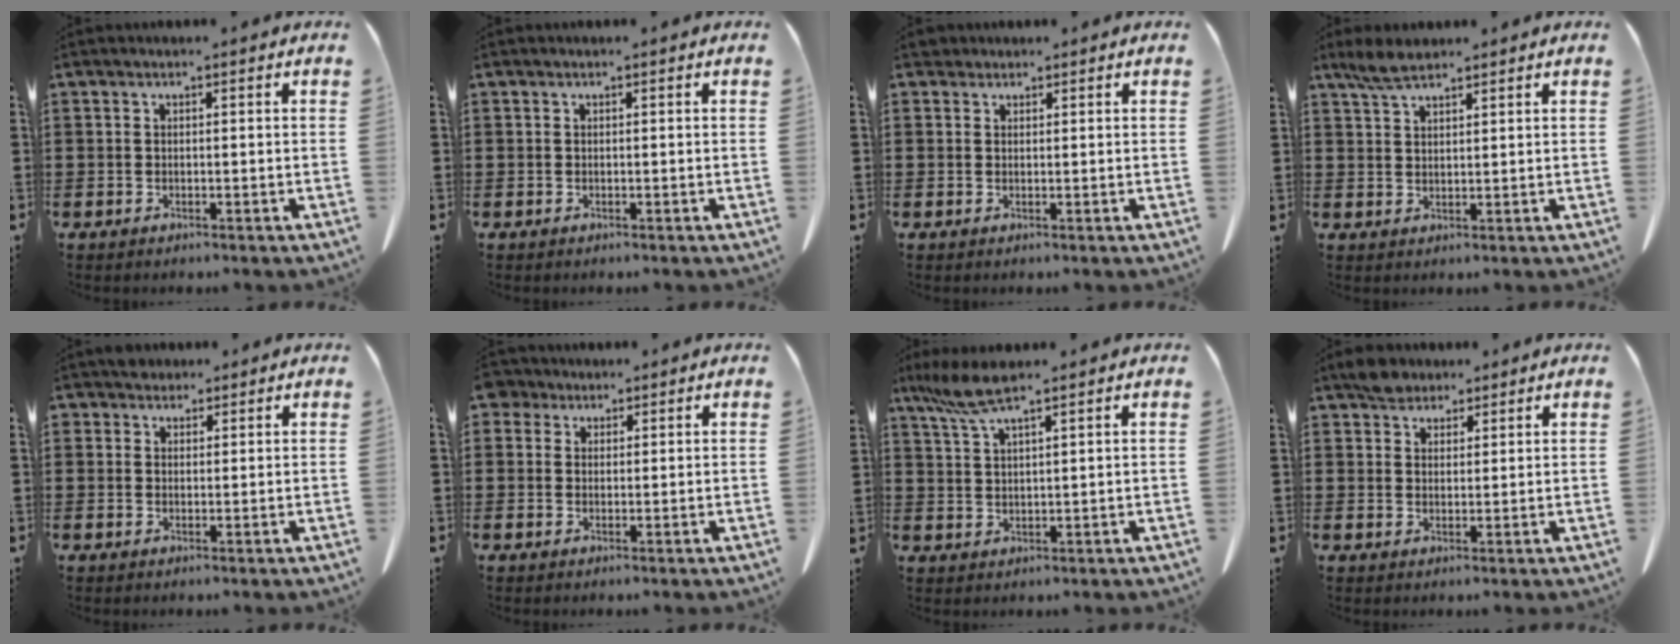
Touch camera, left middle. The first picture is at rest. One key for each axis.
{"total": 0.0}
{"total": 1.4, "fx": 1.3, "fy": 0.6, "fz": 0.1, "tx": -0.007, "ty": 0.003, "tz": 0.026}
{"total": 4.0, "fx": 3.1, "fy": 1.0, "fz": 2.3, "tx": -0.053, "ty": 0.001, "tz": 0.057}
{"total": 2.3, "fx": 2.0, "fy": 1.1, "fz": 0.1, "tx": -0.001, "ty": 0.002, "tz": 0.038}
{"total": 2.8, "fx": 2.0, "fy": 1.8, "fz": 0.7, "tx": -0.016, "ty": 0.005, "tz": 0.036}
{"total": 6.1, "fx": 4.3, "fy": 0.9, "fz": 4.2, "tx": -0.101, "ty": -0.006, "tz": 0.077}
{"total": 3.7, "fx": 3.1, "fy": 1.8, "fz": 0.8, "tx": -0.018, "ty": 0.004, "tz": 0.060}